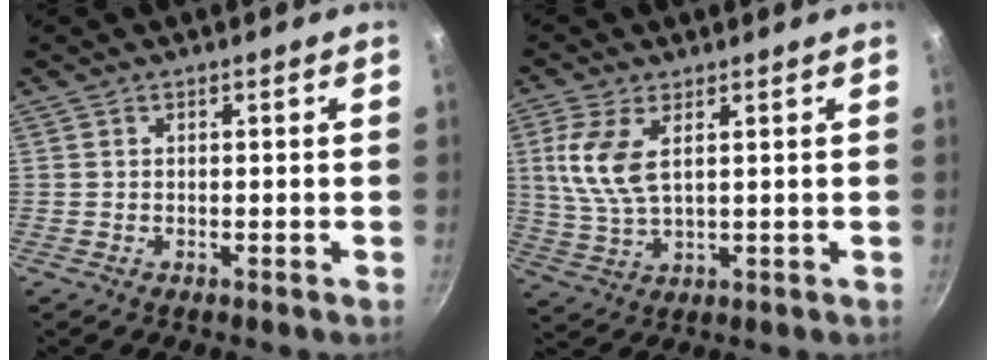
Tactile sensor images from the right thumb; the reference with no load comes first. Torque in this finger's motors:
{"motor_torque": [0.22, 0.09, 1.33, 0.25, 0.38]}